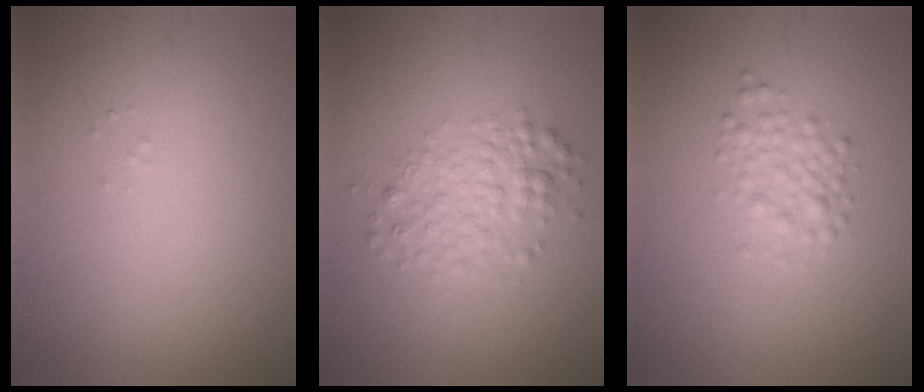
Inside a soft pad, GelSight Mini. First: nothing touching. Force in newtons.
{"total": 3.1, "press": 3.1, "slide": 0.1}
{"total": 2.1, "press": 2.1, "slide": 0.0}